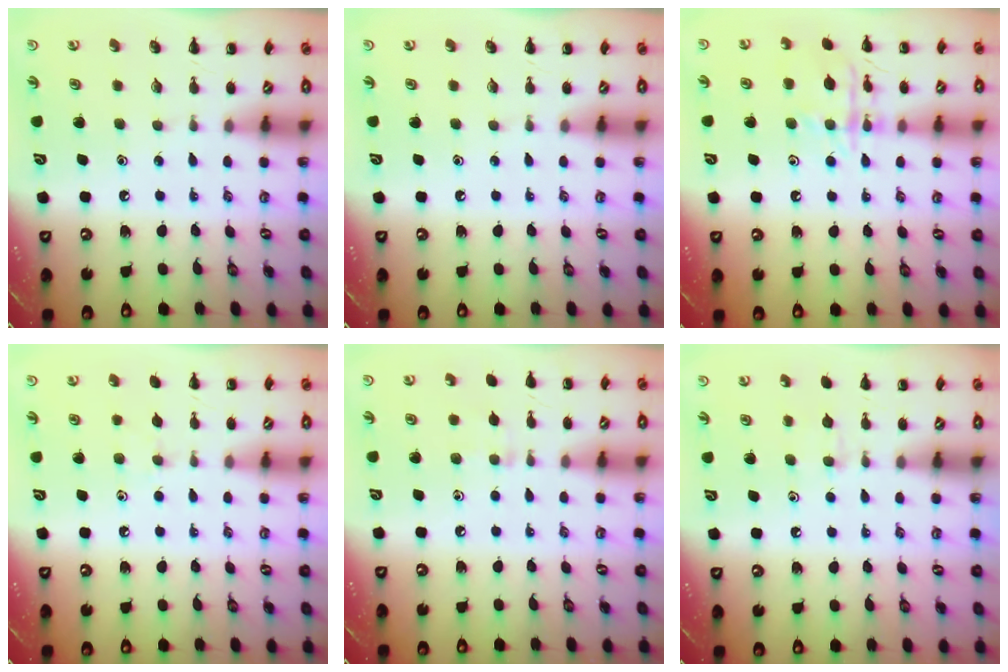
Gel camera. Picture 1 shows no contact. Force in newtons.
{"total": 0.0}
{"total": 12.9, "press": 12.9, "slide": 0.8}
{"total": 3.2, "press": 3.0, "slide": 1.3}
{"total": 5.0, "press": 4.6, "slide": 1.9}
{"total": 4.7, "press": 4.3, "slide": 1.8}